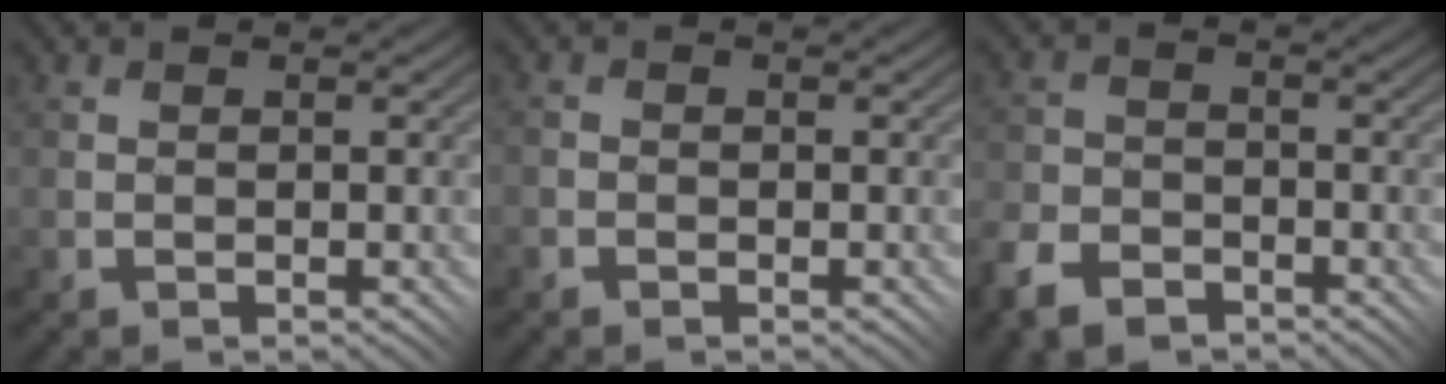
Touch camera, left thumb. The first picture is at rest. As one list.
[{"total": 1.2, "force": [-0.8, 0.9, 0.0], "torque": [0.009, 0.003, -0.024]}, {"total": 6.1, "force": [-4.4, 3.4, 2.4], "torque": [-0.063, -0.008, -0.093]}]